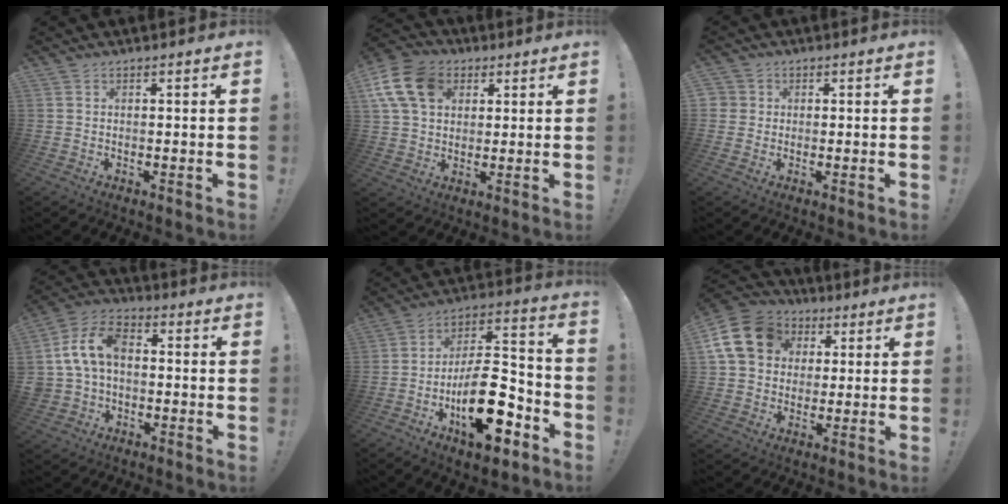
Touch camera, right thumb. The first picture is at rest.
{"total": 14.5, "force": [5.1, 10.8, 8.2], "torque": [-0.151, -0.009, 0.104]}
{"total": 2.1, "force": [0.0, 2.0, 0.5], "torque": [-0.010, 0.005, 0.002]}
{"total": 13.1, "force": [1.6, 9.5, 8.9], "torque": [-0.158, 0.014, 0.034]}
{"total": 21.3, "force": [-8.4, 9.5, 17.1], "torque": [-0.279, 0.055, -0.127]}
{"total": 16.5, "force": [4.7, 13.3, 8.6], "torque": [-0.141, -0.007, 0.092]}